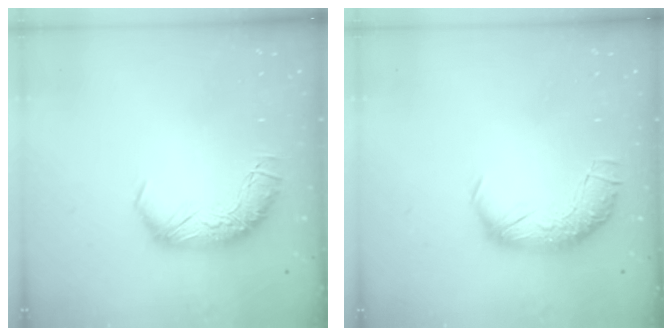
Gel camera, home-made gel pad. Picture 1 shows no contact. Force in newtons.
{"total": 2.3, "press": 1.0, "slide": 2.1}